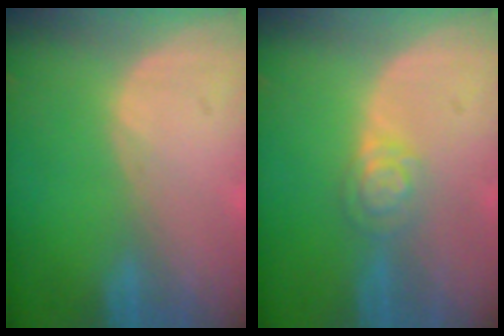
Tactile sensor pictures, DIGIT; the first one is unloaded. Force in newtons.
{"total": 4.0, "press": 3.6, "slide": 1.8}